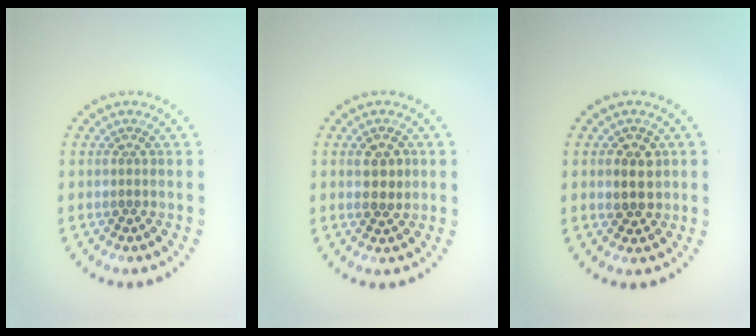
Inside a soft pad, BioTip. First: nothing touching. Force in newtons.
{"total": 2.1, "press": 2.1, "slide": 0.2}
{"total": 2.5, "press": 2.5, "slide": 0.5}